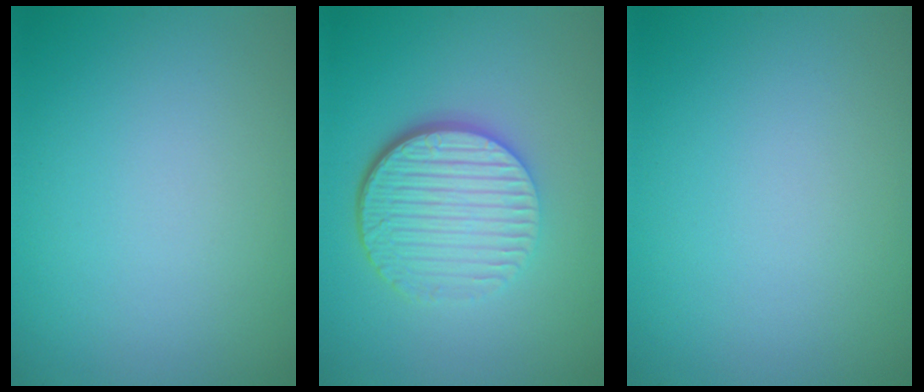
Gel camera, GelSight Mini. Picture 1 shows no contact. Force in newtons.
{"total": 6.1, "press": 4.2, "slide": 4.4}
{"total": 0.0}